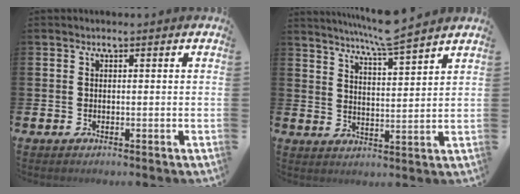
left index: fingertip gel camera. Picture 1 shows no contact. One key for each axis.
{"total": 6.7, "fx": 6.5, "fy": -0.5, "fz": 1.8, "tx": -0.051, "ty": -0.038, "tz": 0.114}